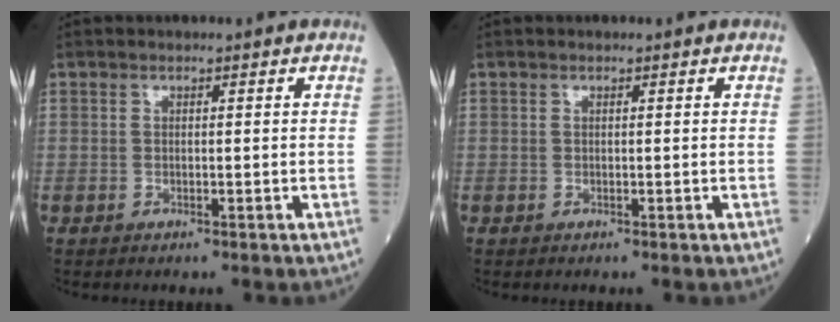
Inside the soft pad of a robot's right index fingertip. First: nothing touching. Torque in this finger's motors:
{"motor_torque": [0.01, 0.05, -0.02, -0.01]}